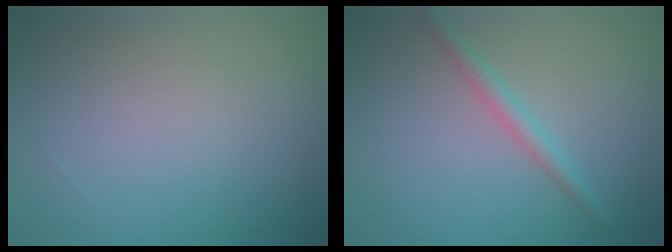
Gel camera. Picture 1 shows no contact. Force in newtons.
{"total": 1.7, "press": 1.7, "slide": 0.1}